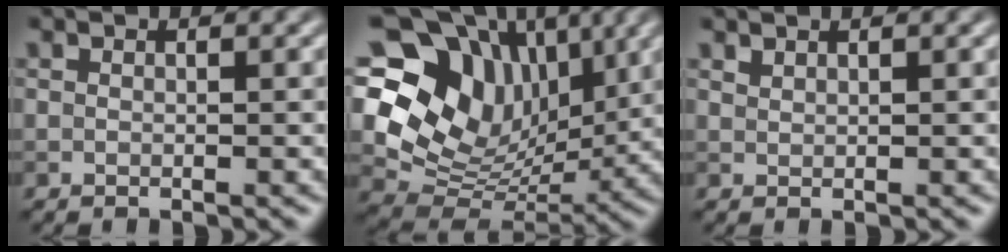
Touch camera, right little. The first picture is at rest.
{"total": 13.4, "force": [5.5, 9.7, 7.5], "torque": [-0.147, 0.017, 0.103]}
{"total": 0.6, "force": [0.6, 0.1, 0.1], "torque": [-0.002, 0.000, 0.015]}